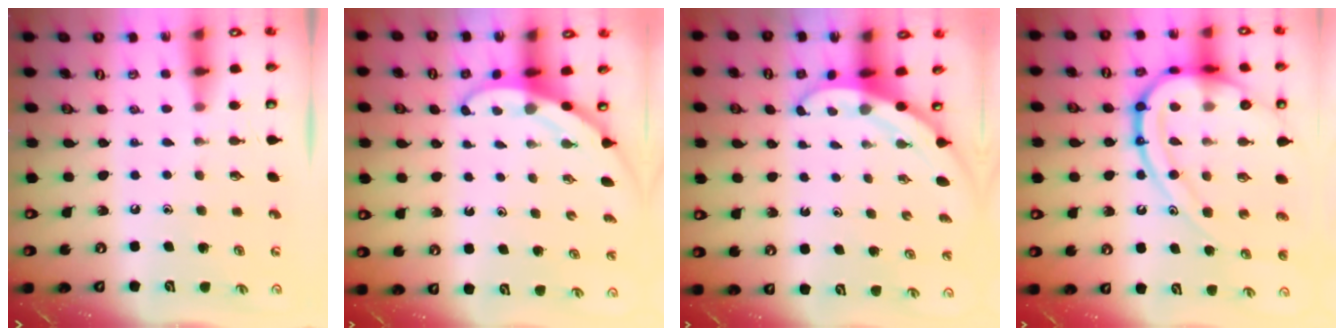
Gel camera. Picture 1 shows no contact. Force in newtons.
{"total": 3.2, "press": 3.2, "slide": 0.1}
{"total": 3.5, "press": 3.5, "slide": 0.1}
{"total": 21.9, "press": 21.8, "slide": 1.3}